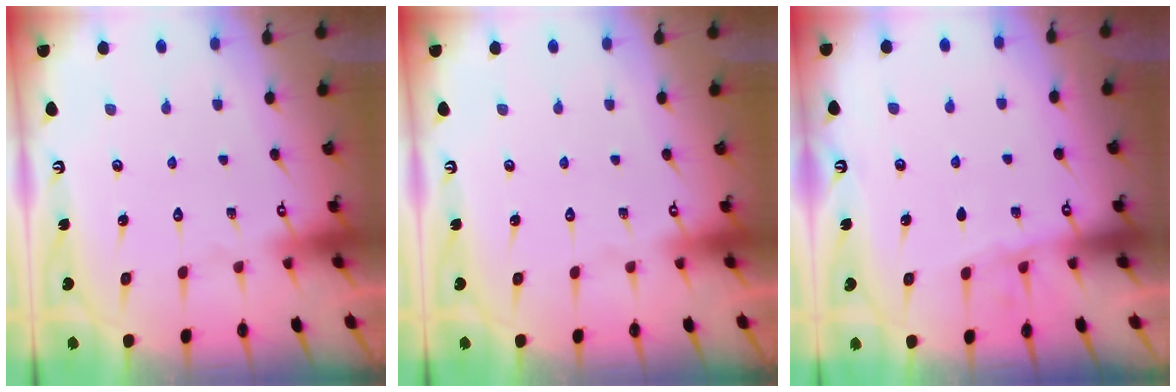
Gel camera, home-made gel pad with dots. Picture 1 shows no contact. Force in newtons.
{"total": 0.0}
{"total": 5.4, "press": 5.4, "slide": 0.6}